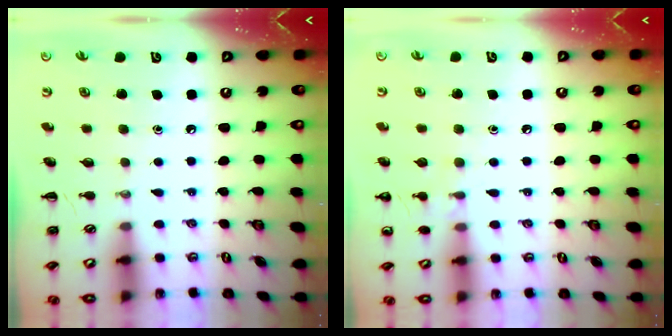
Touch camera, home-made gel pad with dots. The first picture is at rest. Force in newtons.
{"total": 5.7, "press": 5.4, "slide": 1.7}